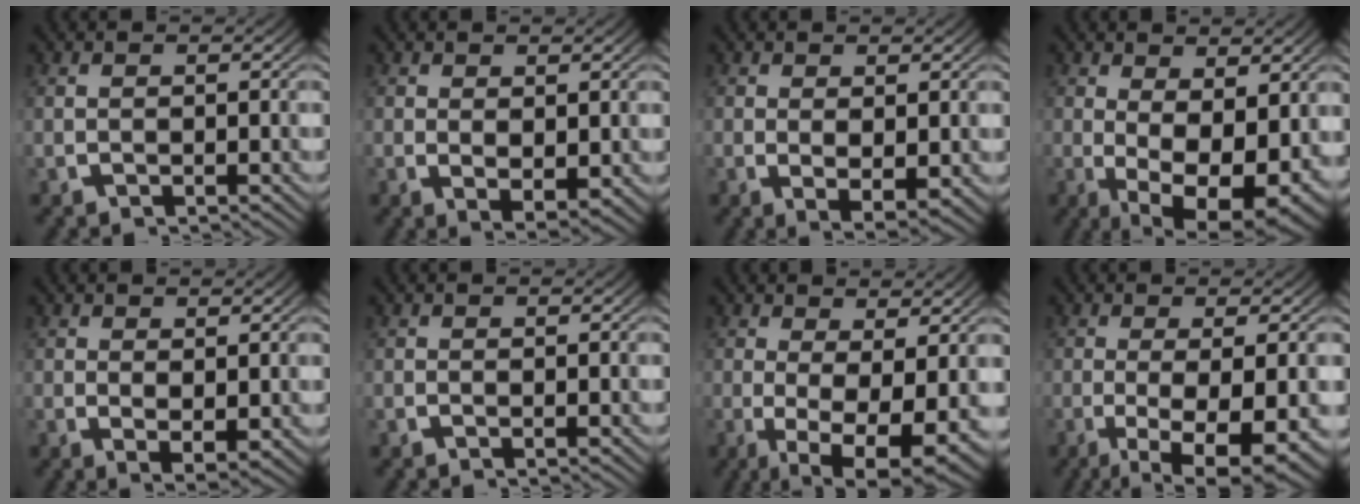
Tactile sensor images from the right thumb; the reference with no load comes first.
{"total": 2.9, "force": [-0.1, 2.0, 2.1], "torque": [-0.037, -0.014, 0.004]}
{"total": 3.5, "force": [-0.6, 2.1, 2.7], "torque": [-0.048, -0.017, -0.003]}
{"total": 10.2, "force": [-2.7, 5.9, 7.8], "torque": [-0.136, -0.057, -0.022]}
{"total": 2.9, "force": [-0.1, 1.9, 2.2], "torque": [-0.037, -0.014, 0.004]}
{"total": 0.0}
{"total": 8.7, "force": [-2.4, 4.3, 7.2], "torque": [-0.117, -0.045, -0.023]}
{"total": 9.0, "force": [-3.1, 3.8, 7.5], "torque": [-0.131, -0.034, -0.036]}